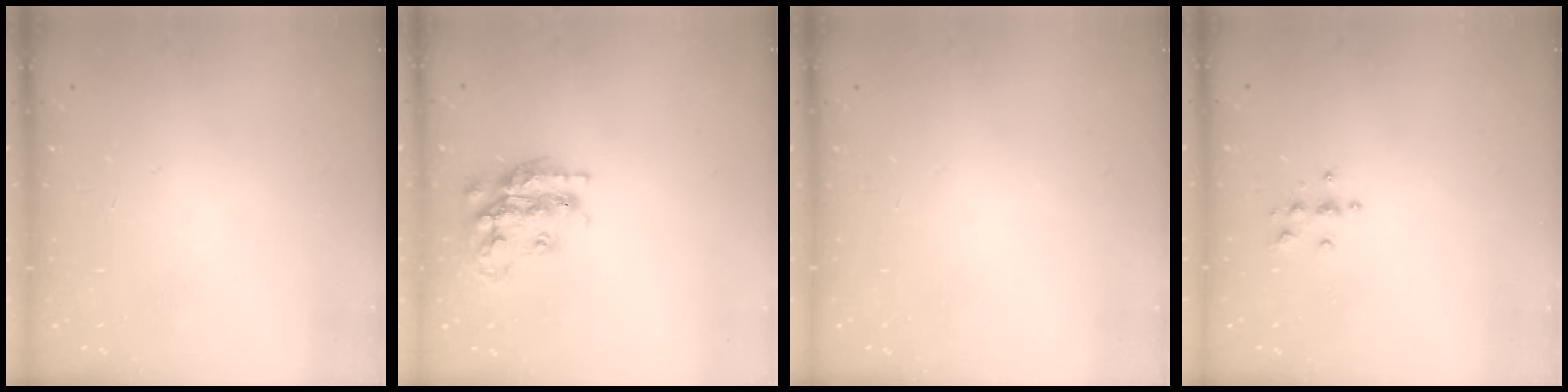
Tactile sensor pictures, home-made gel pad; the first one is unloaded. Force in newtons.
{"total": 19.3, "press": 19.3, "slide": 1.4}
{"total": 0.0}
{"total": 3.6, "press": 3.6, "slide": 0.4}